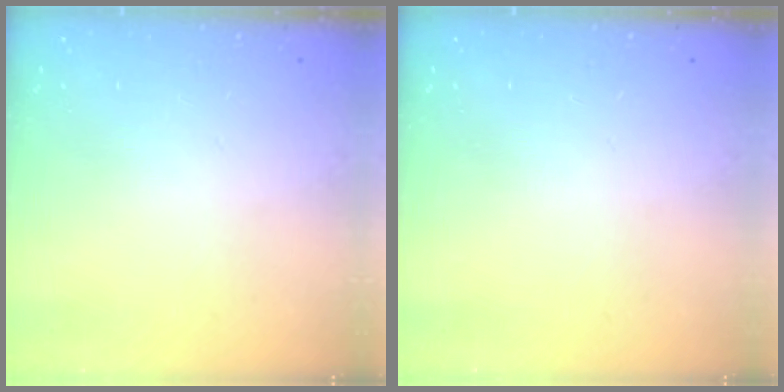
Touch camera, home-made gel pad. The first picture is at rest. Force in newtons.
{"total": 0.0}